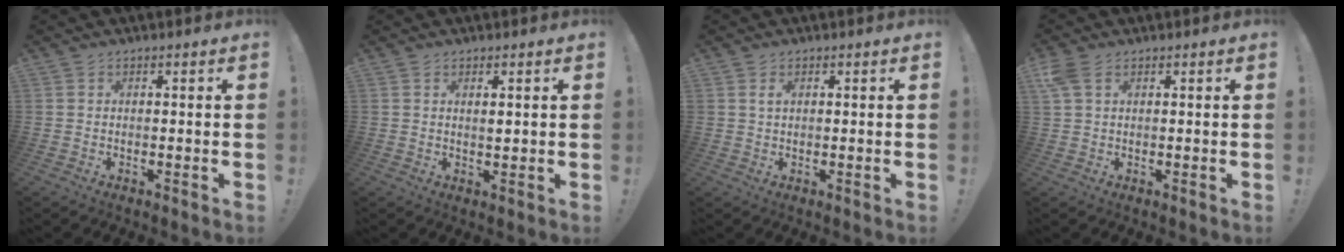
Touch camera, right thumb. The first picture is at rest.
{"total": 1.3, "force": [0.6, 0.4, 1.1], "torque": [-0.015, -0.003, 0.009]}
{"total": 1.6, "force": [0.8, 0.8, 1.1], "torque": [-0.015, 0.000, 0.013]}
{"total": 4.3, "force": [1.9, 2.5, 2.9], "torque": [-0.058, -0.002, 0.037]}